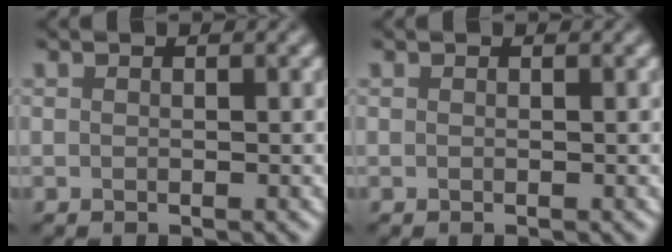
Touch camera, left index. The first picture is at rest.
{"total": 0.0}